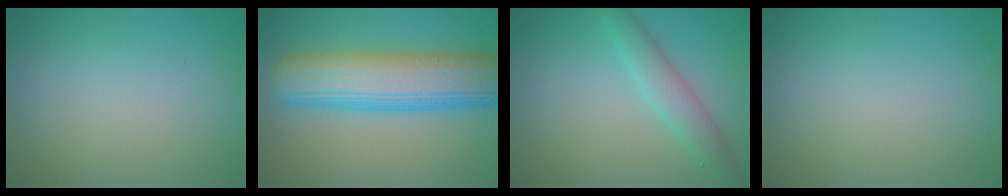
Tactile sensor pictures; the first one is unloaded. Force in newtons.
{"total": 10.0, "press": 10.0, "slide": 0.3}
{"total": 2.8, "press": 2.8, "slide": 0.1}
{"total": 0.0}